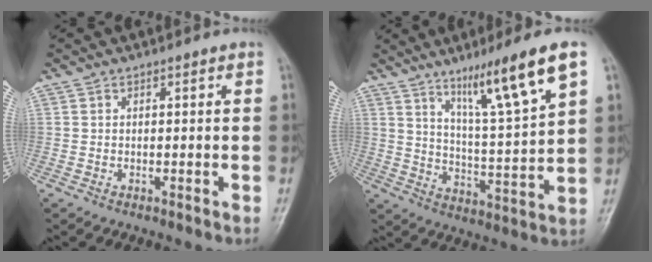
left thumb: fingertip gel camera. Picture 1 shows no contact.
{"total": 15.2, "force": [8.8, 0.9, 12.4], "torque": [-0.202, -0.044, 0.151]}